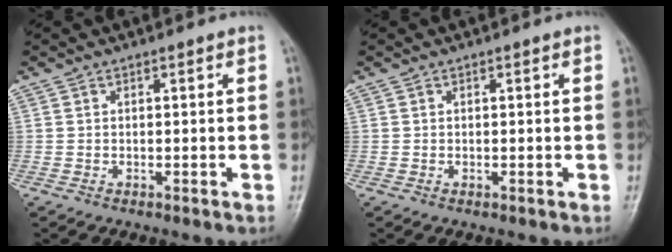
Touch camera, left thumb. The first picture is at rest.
{"total": 0.0}